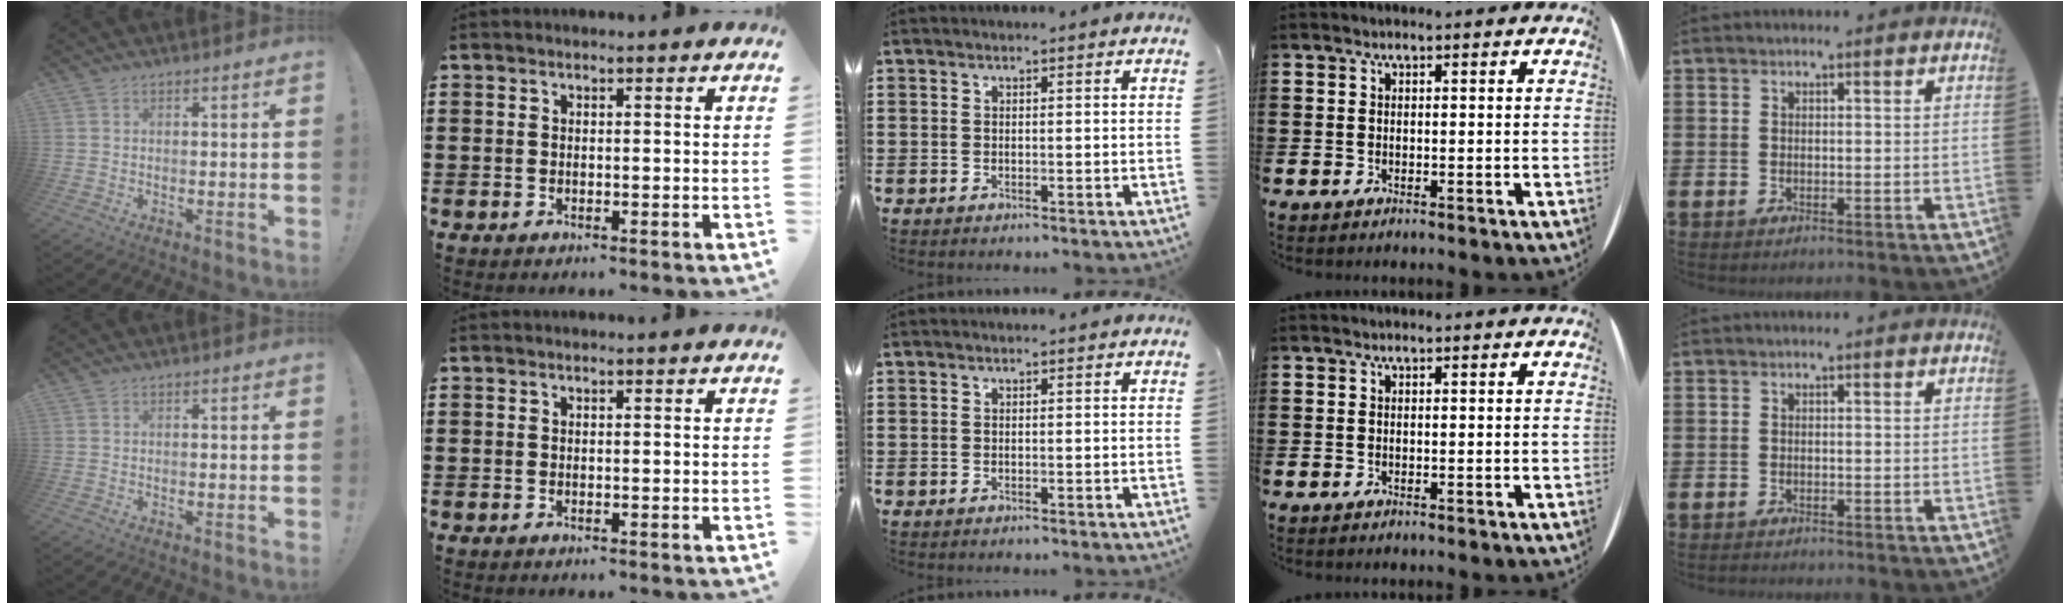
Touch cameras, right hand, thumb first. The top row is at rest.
{}